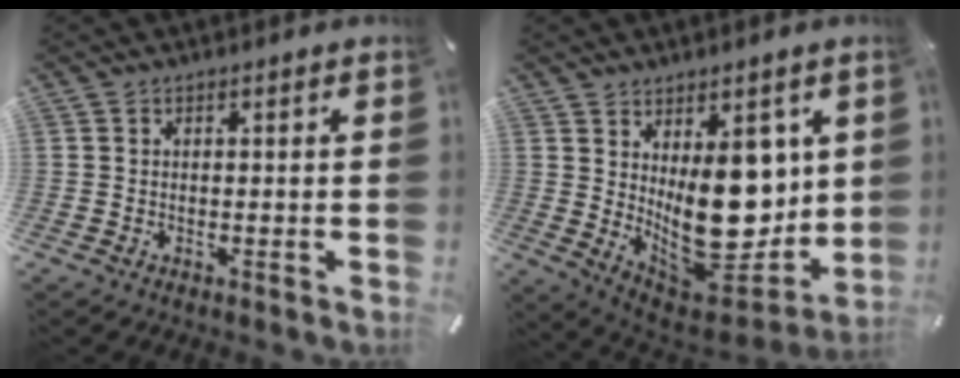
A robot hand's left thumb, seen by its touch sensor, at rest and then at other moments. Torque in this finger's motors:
{"motor_torque": [1.18, 2.52, 1.99, -0.77, 0.61]}